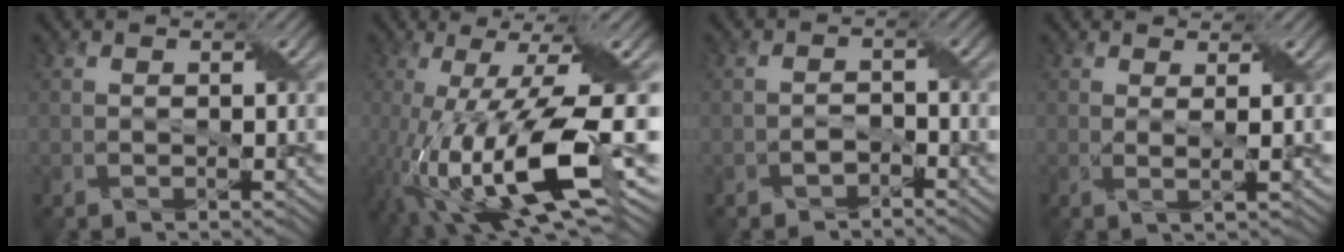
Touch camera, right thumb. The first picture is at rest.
{"total": 17.8, "force": [-5.2, 4.9, 16.3], "torque": [-0.309, -0.013, -0.084]}
{"total": 1.4, "force": [-1.2, 0.6, 0.3], "torque": [-0.005, 0.003, -0.025]}
{"total": 1.7, "force": [0.7, 0.3, 1.5], "torque": [-0.034, 0.004, 0.004]}